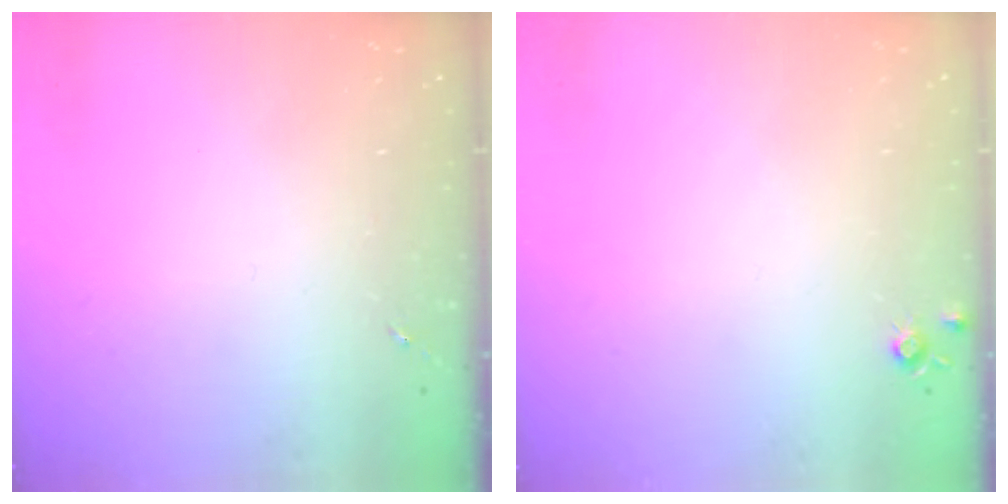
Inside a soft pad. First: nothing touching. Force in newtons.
{"total": 5.1, "press": 5.1, "slide": 0.7}